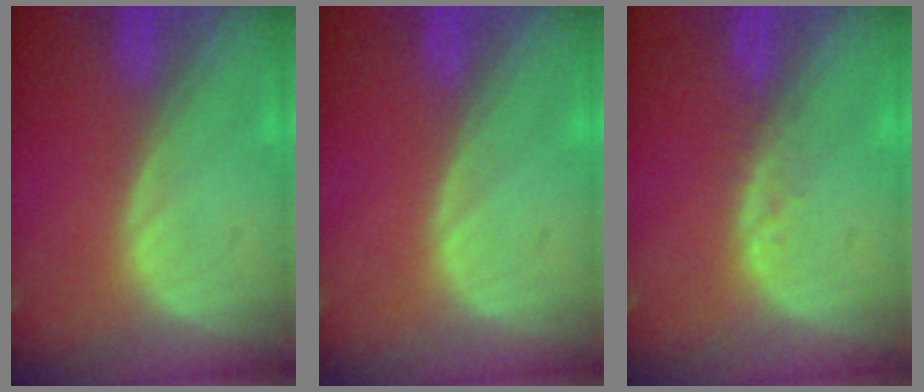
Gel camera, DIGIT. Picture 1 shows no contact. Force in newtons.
{"total": 0.0}
{"total": 1.3, "press": 1.3, "slide": 0.2}